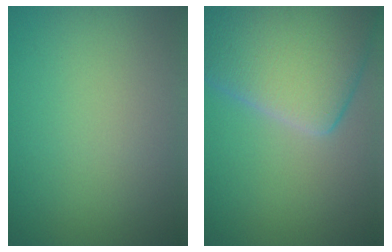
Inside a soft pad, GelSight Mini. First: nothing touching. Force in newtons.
{"total": 12.2, "press": 12.2, "slide": 0.6}